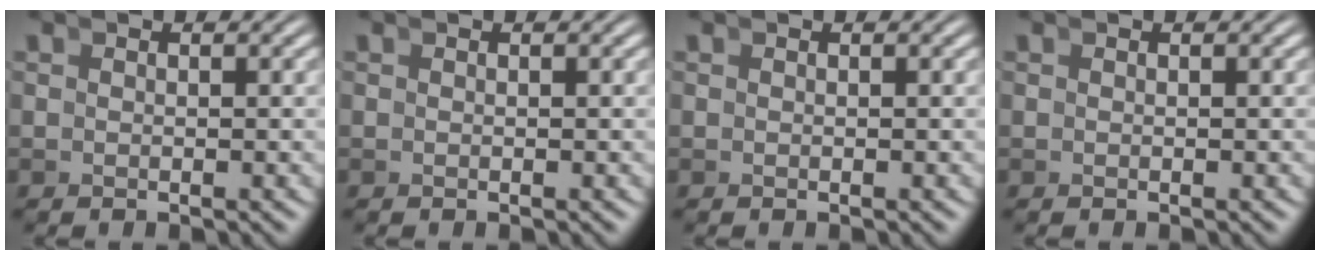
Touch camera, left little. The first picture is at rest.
{"total": 0.0}
{"total": 0.0}
{"total": 0.0}